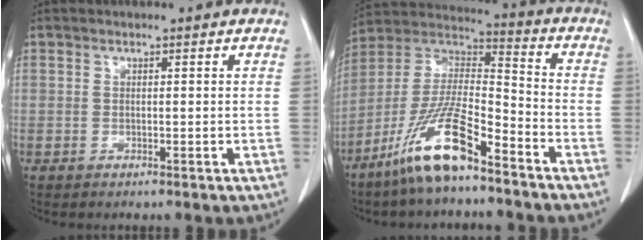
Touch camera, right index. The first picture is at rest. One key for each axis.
{"total": 14.5, "fx": -9.6, "fy": 2.4, "fz": 10.7, "tx": -0.220, "ty": -0.006, "tz": -0.181}